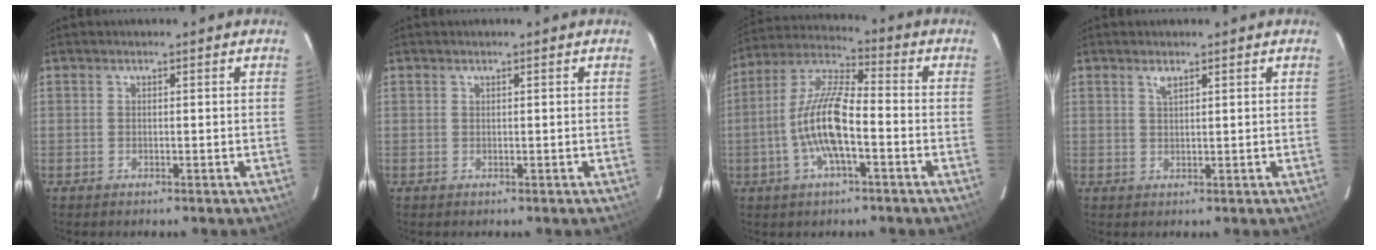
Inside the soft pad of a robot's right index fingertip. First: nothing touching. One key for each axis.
{"total": 0.0}
{"total": 13.3, "fx": -3.3, "fy": 3.8, "fz": 12.3, "tx": -0.250, "ty": 0.004, "tz": -0.067}
{"total": 1.4, "fx": 1.0, "fy": 0.4, "fz": 1.0, "tx": -0.018, "ty": 0.003, "tz": 0.019}